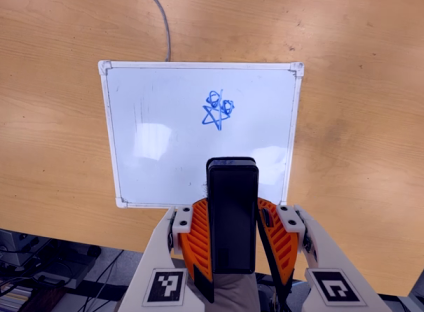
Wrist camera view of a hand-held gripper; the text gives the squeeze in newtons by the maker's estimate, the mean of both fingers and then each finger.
{"total": 5.7, "left": 4.6, "right": 6.9}